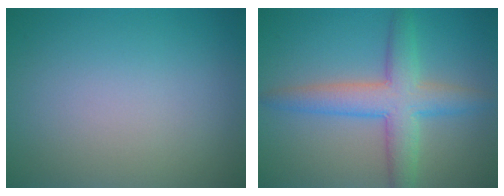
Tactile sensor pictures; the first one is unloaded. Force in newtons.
{"total": 5.5, "press": 5.5, "slide": 0.1}